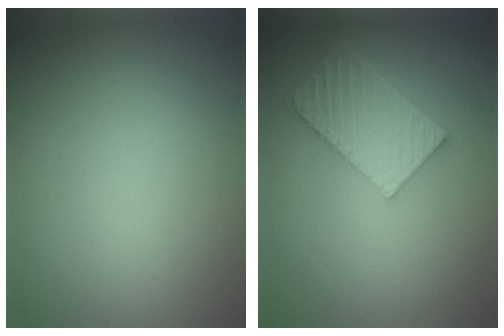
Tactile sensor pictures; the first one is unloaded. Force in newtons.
{"total": 5.5, "press": 4.2, "slide": 3.7}